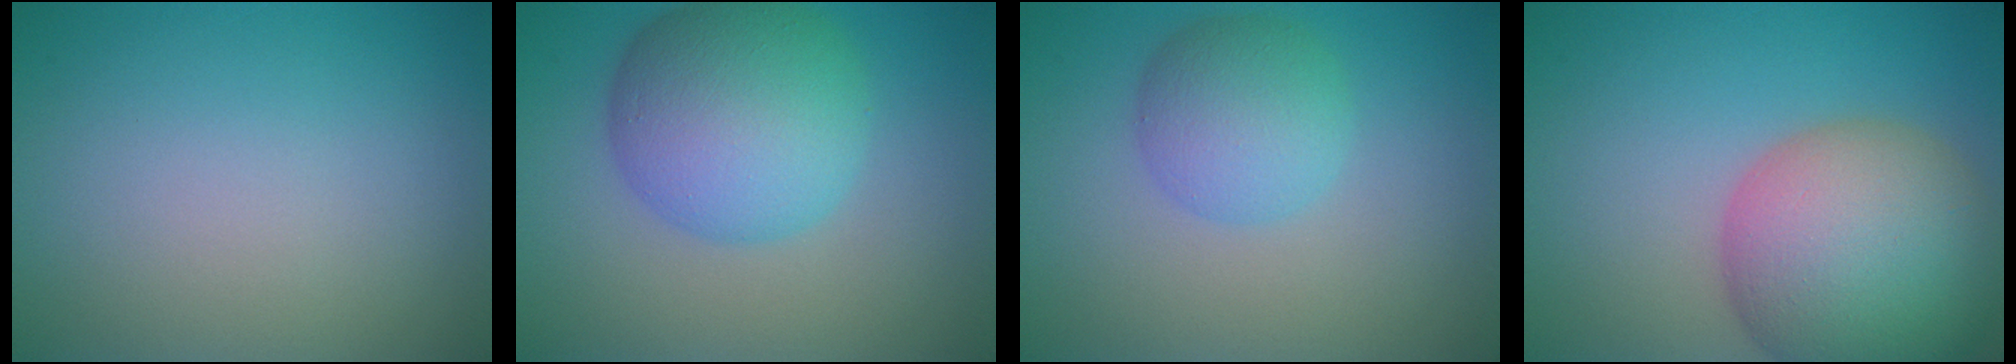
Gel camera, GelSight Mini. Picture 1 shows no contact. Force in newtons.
{"total": 8.6, "press": 8.6, "slide": 0.1}
{"total": 4.0, "press": 4.0, "slide": 0.1}
{"total": 11.8, "press": 11.8, "slide": 0.7}